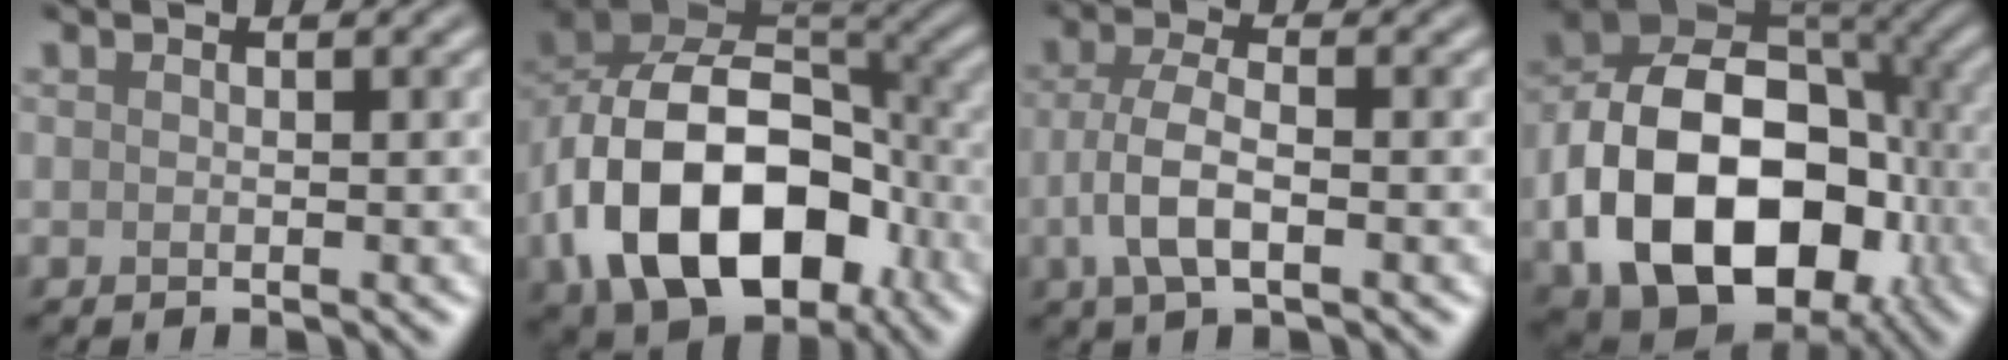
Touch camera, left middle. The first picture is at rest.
{"total": 16.0, "force": [-5.3, 10.3, 11.0], "torque": [-0.193, -0.009, -0.096]}
{"total": 4.2, "force": [-1.2, 1.7, 3.6], "torque": [-0.083, 0.001, -0.026]}
{"total": 15.9, "force": [-3.9, 11.1, 10.7], "torque": [-0.188, -0.020, -0.067]}